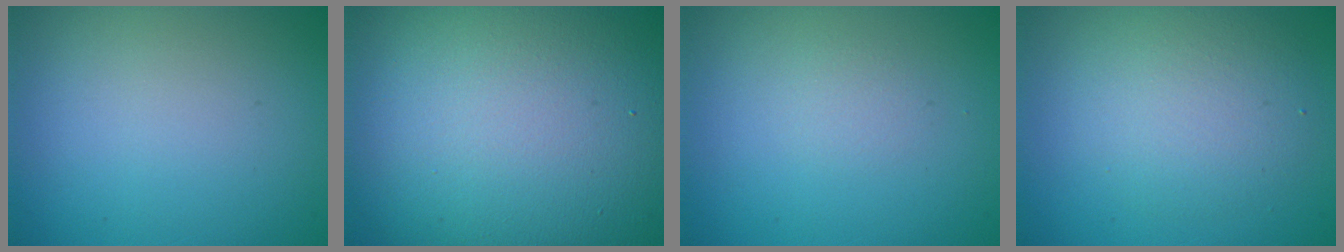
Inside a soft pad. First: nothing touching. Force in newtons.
{"total": 19.2, "press": 19.2, "slide": 0.7}
{"total": 0.7, "press": 0.7, "slide": 0.0}
{"total": 3.9, "press": 3.9, "slide": 0.1}